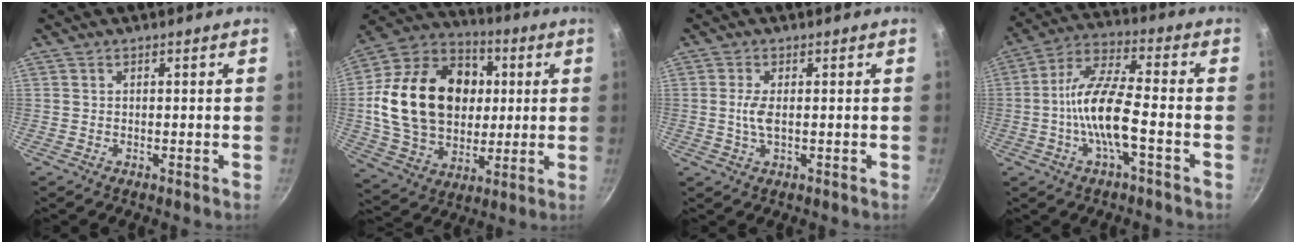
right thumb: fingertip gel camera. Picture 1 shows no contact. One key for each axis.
{"total": 26.0, "fx": 3.0, "fy": 19.3, "fz": 17.2, "tx": -0.275, "ty": 0.018, "tz": 0.055}
{"total": 3.0, "fx": 0.1, "fy": 1.1, "fz": 2.8, "tx": -0.065, "ty": 0.000, "tz": 0.000}
{"total": 12.4, "fx": -3.2, "fy": 3.7, "fz": 11.3, "tx": -0.221, "ty": 0.037, "tz": -0.074}